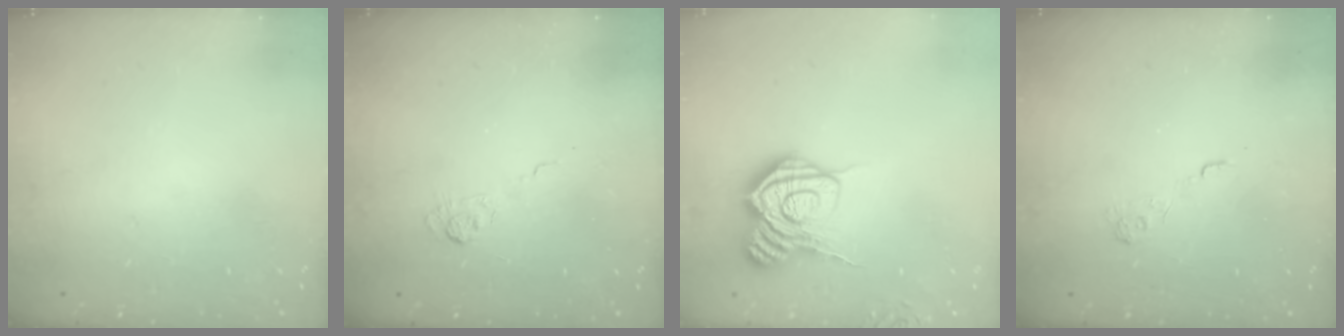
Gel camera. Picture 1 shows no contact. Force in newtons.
{"total": 3.0, "press": 2.6, "slide": 1.6}
{"total": 16.3, "press": 16.3, "slide": 1.1}
{"total": 2.7, "press": 2.3, "slide": 1.4}